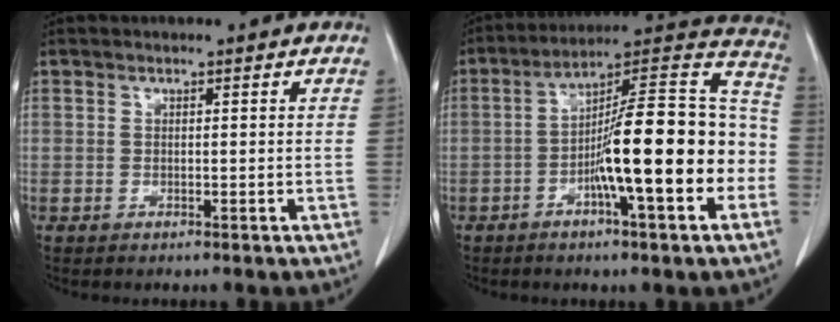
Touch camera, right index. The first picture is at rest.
{"total": 19.8, "force": [-4.8, 3.0, 19.0], "torque": [-0.253, 0.031, -0.074]}